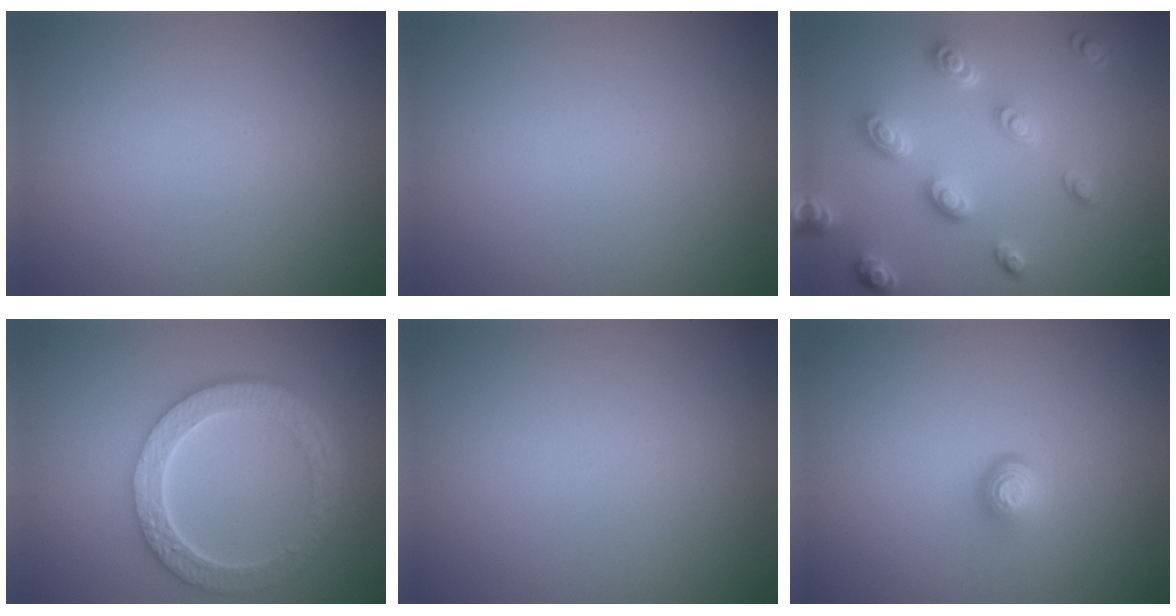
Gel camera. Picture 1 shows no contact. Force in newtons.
{"total": 0.0}
{"total": 4.6, "press": 3.5, "slide": 3.0}
{"total": 6.0, "press": 4.5, "slide": 4.0}
{"total": 0.0}
{"total": 1.7, "press": 1.1, "slide": 1.3}